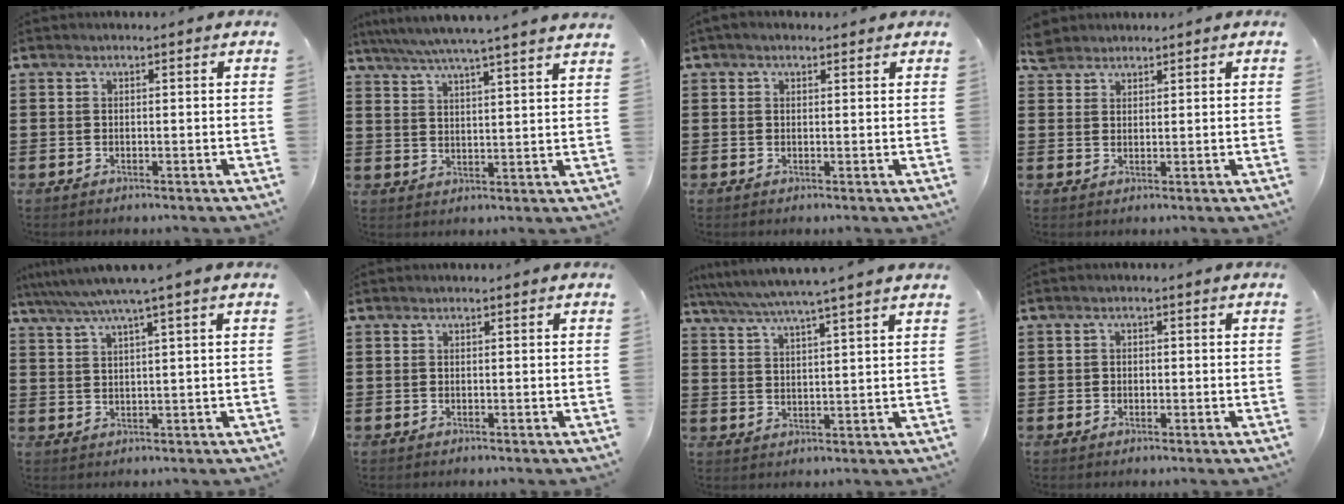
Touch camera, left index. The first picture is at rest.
{"total": 5.4, "force": [4.8, -0.8, 2.4], "torque": [-0.063, -0.026, 0.080]}
{"total": 1.1, "force": [0.7, 0.6, 0.6], "torque": [-0.014, 0.005, 0.014]}
{"total": 2.8, "force": [2.5, 1.2, 0.2], "torque": [-0.012, 0.005, 0.050]}
{"total": 4.4, "force": [2.8, -0.6, 3.4], "torque": [-0.074, -0.010, 0.046]}
{"total": 0.0}
{"total": 5.4, "force": [4.7, -0.8, 2.5], "torque": [-0.065, -0.025, 0.079]}
{"total": 1.1, "force": [-0.2, 1.0, 0.4], "torque": [-0.012, 0.004, -0.006]}